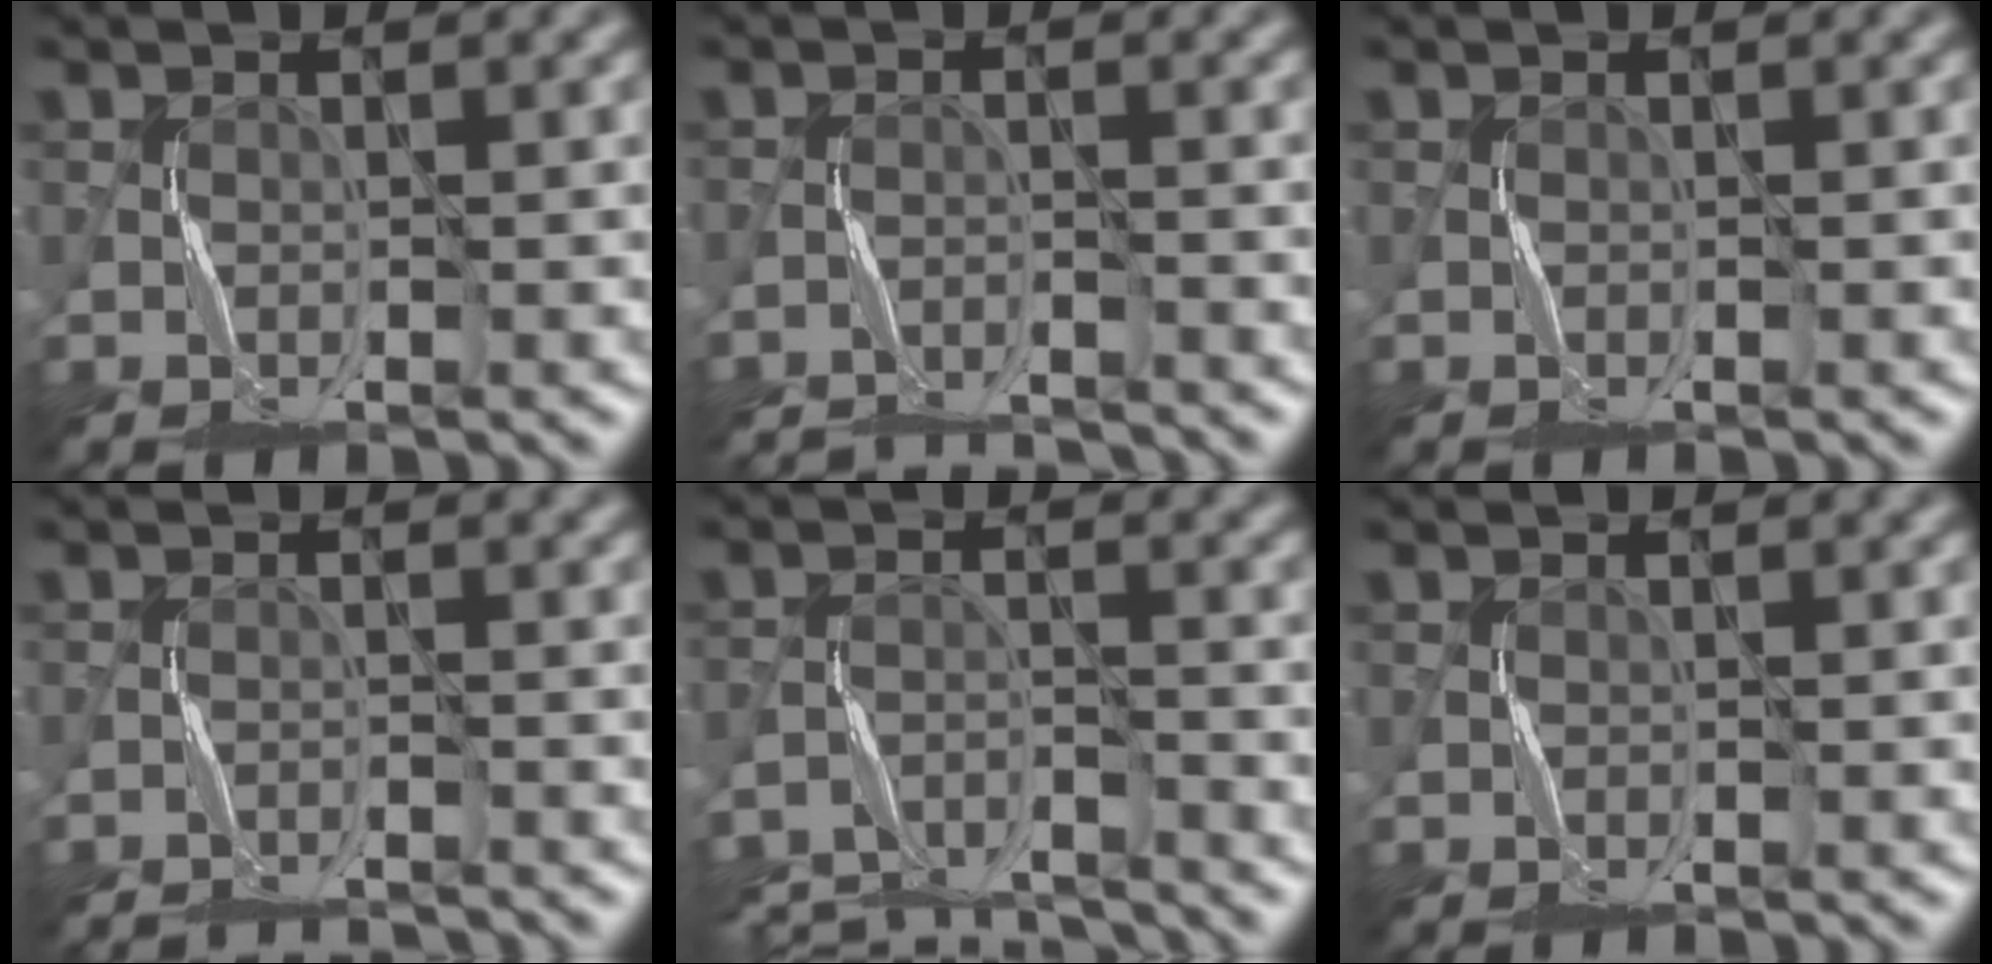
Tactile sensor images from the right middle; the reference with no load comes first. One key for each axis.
{"total": 7.6, "fx": -7.5, "fy": 1.1, "fz": 0.8, "tx": -0.008, "ty": -0.006, "tz": -0.118}
{"total": 0.0}
{"total": 5.4, "fx": -5.4, "fy": 0.6, "fz": 0.5, "tx": -0.006, "ty": -0.005, "tz": -0.080}
{"total": 9.1, "fx": -8.6, "fy": 2.2, "fz": 2.1, "tx": -0.035, "ty": -0.013, "tz": -0.138}
{"total": 0.0}